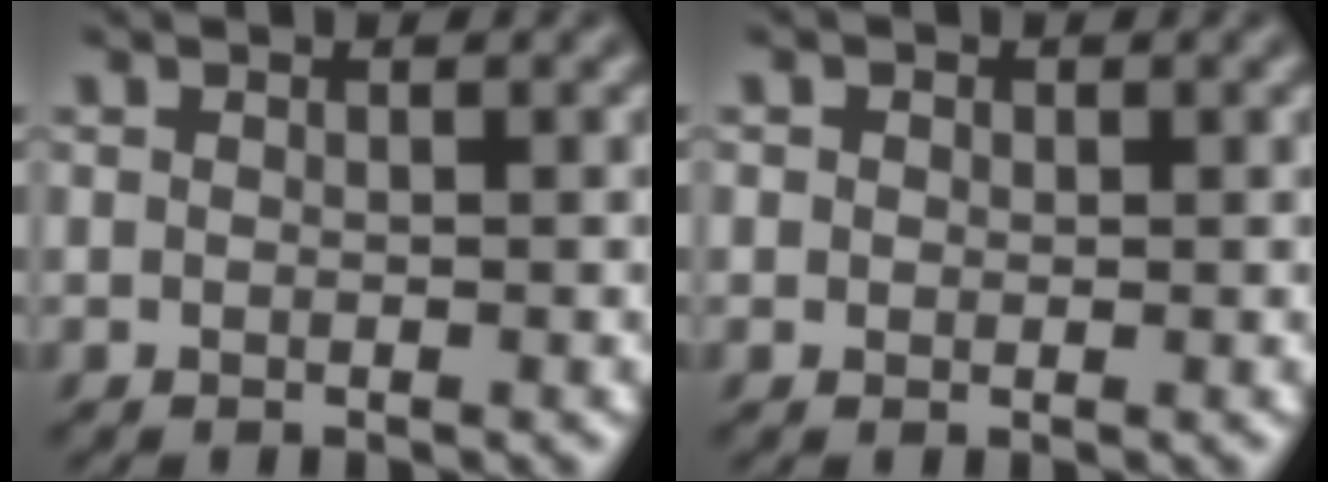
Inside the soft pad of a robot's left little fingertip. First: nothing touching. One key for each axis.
{"total": 1.2, "fx": 0.5, "fy": 1.0, "fz": 0.4, "tx": -0.010, "ty": 0.004, "tz": 0.006}